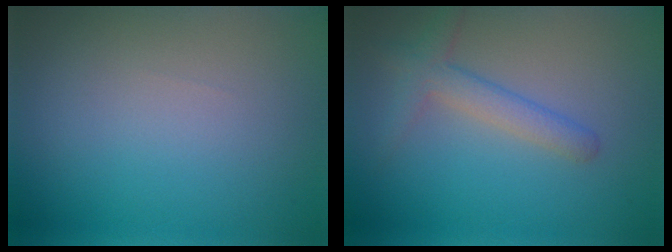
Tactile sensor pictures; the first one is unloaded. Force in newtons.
{"total": 2.8, "press": 2.8, "slide": 0.1}